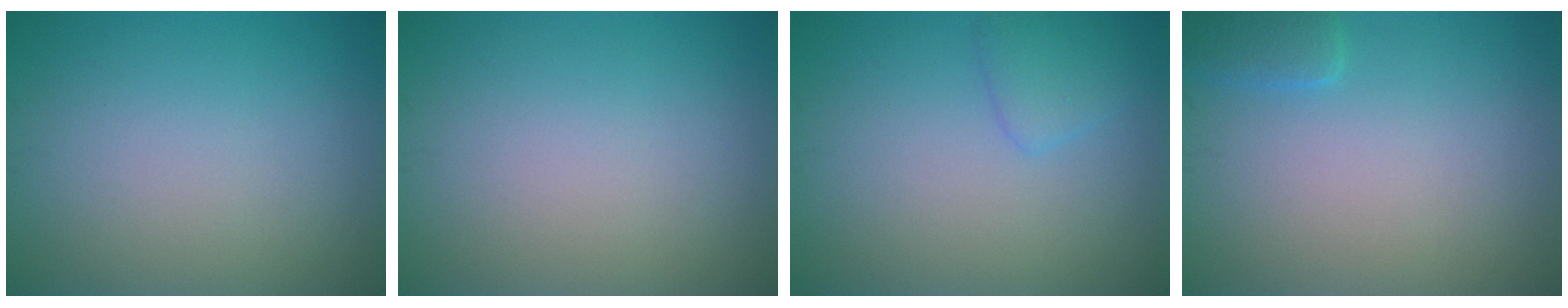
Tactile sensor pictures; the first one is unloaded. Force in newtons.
{"total": 0.0}
{"total": 1.7, "press": 1.7, "slide": 0.2}
{"total": 1.7, "press": 1.7, "slide": 0.1}